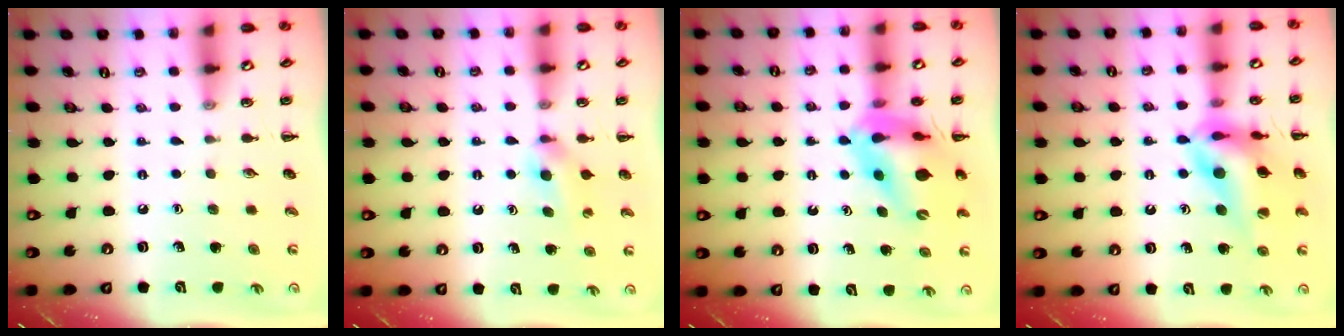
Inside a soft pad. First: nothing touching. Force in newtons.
{"total": 6.1, "press": 5.8, "slide": 1.9}
{"total": 13.3, "press": 12.6, "slide": 4.0}
{"total": 15.7, "press": 15.2, "slide": 4.2}